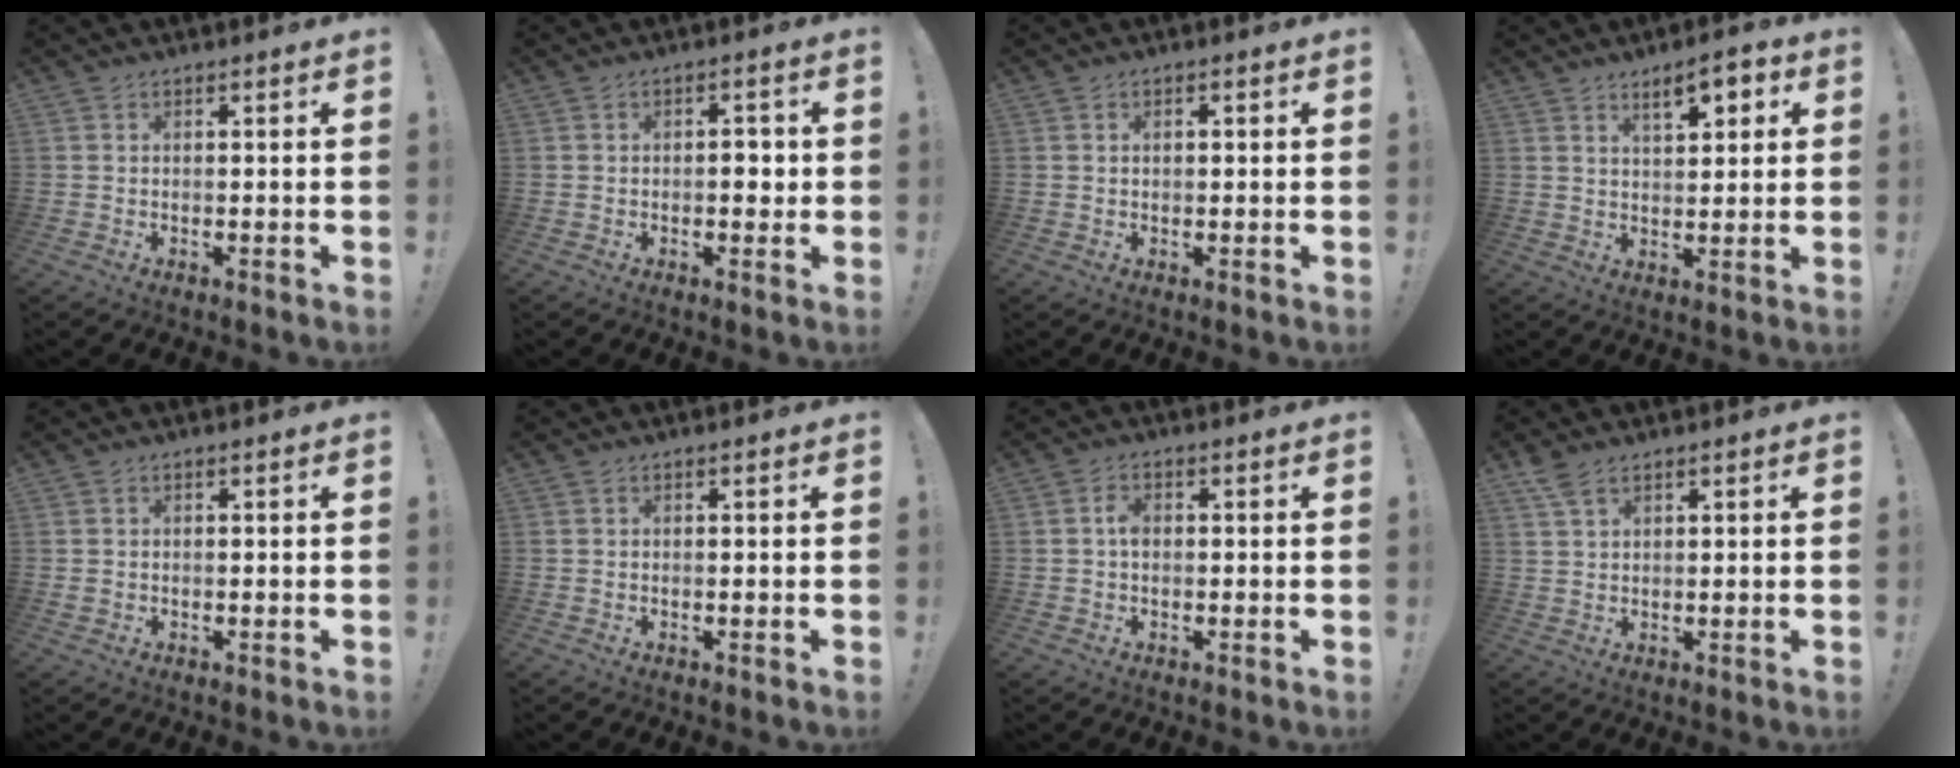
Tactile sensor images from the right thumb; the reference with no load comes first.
{"total": 3.6, "force": [-0.5, 2.3, 2.8], "torque": [-0.036, 0.005, -0.013]}
{"total": 1.0, "force": [0.1, 0.7, 0.8], "torque": [-0.011, 0.001, -0.001]}
{"total": 7.3, "force": [4.0, 2.8, 5.4], "torque": [-0.065, -0.021, 0.062]}
{"total": 0.6, "force": [0.0, 0.6, 0.1], "torque": [-0.007, 0.005, 0.001]}
{"total": 0.0}
{"total": 3.0, "force": [-0.1, 2.0, 2.3], "torque": [-0.036, 0.007, -0.003]}
{"total": 4.2, "force": [3.1, 1.7, 2.3], "torque": [-0.042, -0.012, 0.058]}